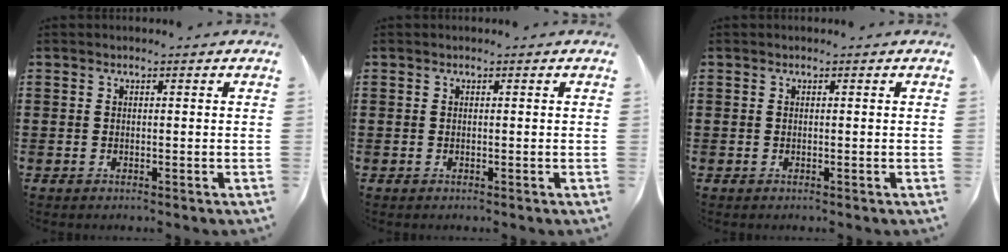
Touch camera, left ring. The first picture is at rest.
{"total": 0.0}
{"total": 0.0}